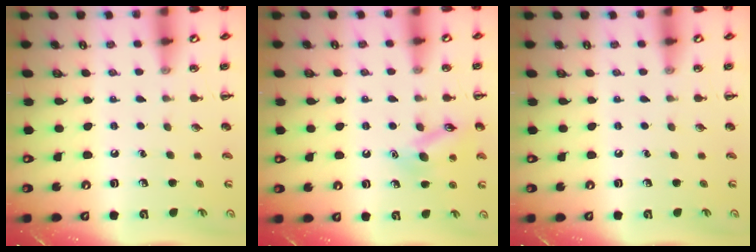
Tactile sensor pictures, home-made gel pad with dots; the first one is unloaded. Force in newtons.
{"total": 12.6, "press": 12.6, "slide": 0.7}
{"total": 0.0}